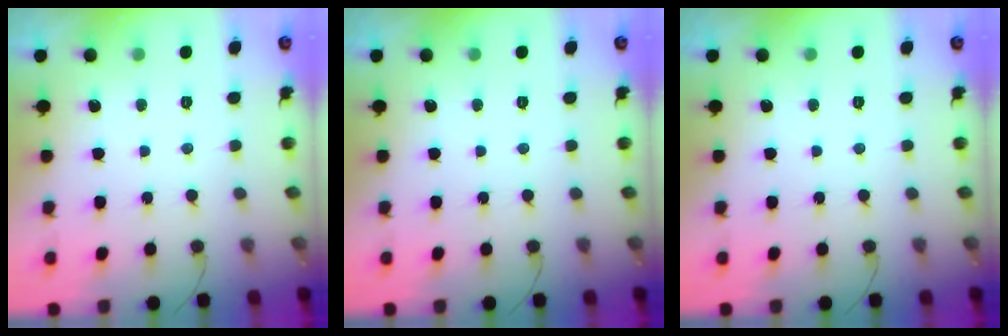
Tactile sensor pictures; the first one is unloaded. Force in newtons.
{"total": 0.0}
{"total": 0.0}